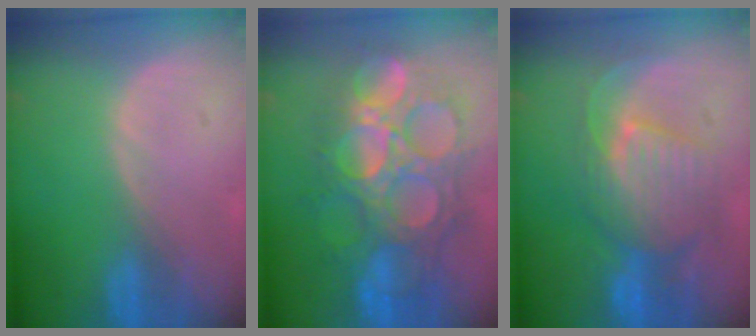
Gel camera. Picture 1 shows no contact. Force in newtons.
{"total": 13.5, "press": 13.4, "slide": 1.5}
{"total": 9.8, "press": 9.0, "slide": 3.9}